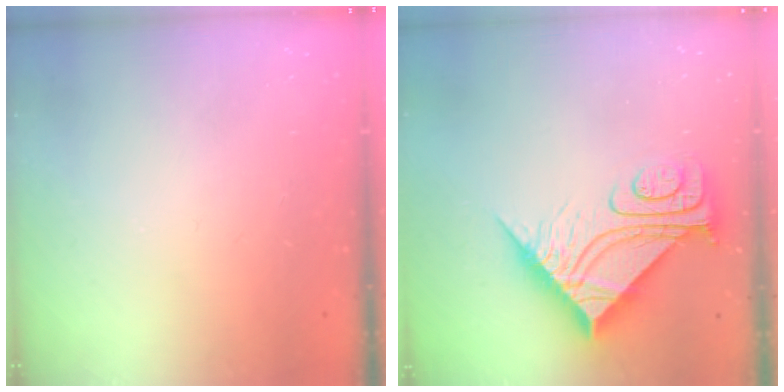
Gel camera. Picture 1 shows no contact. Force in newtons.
{"total": 10.4, "press": 10.4, "slide": 1.1}